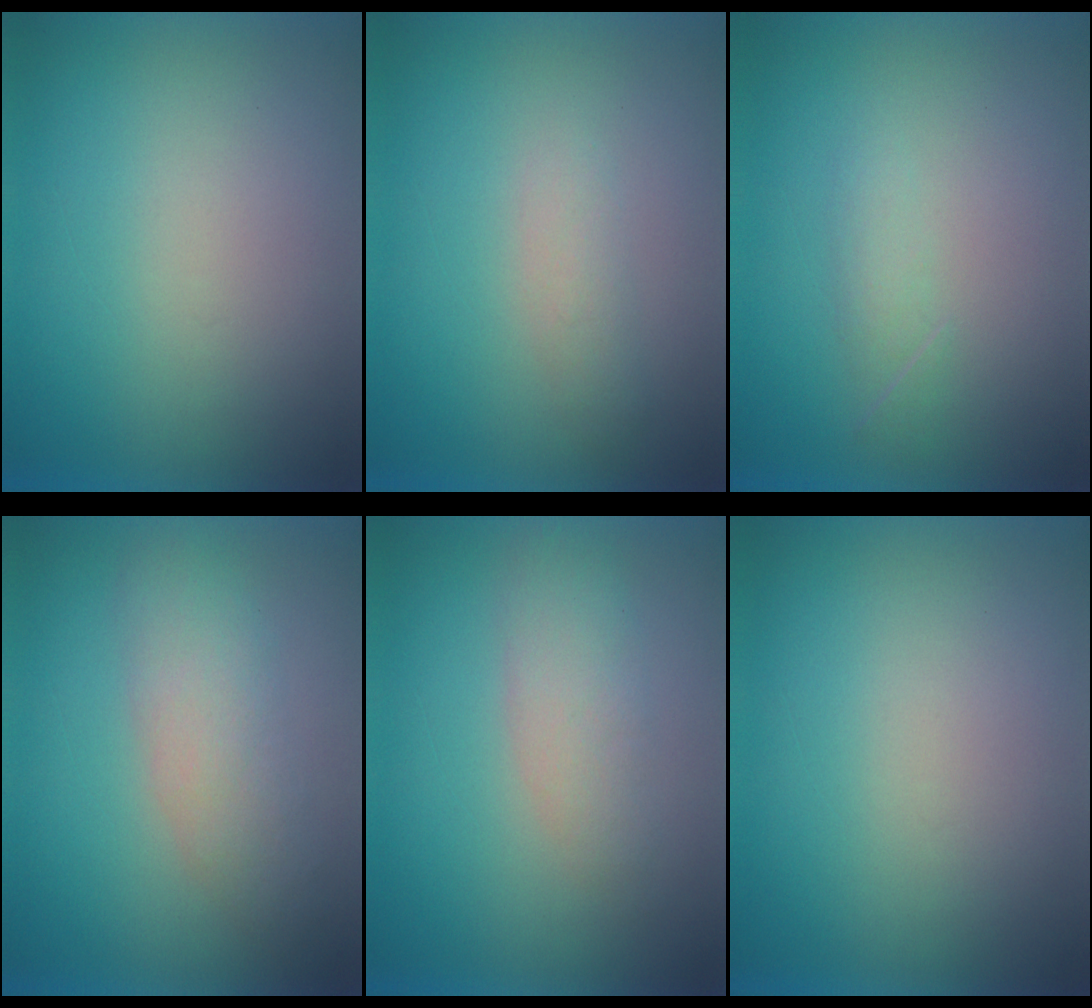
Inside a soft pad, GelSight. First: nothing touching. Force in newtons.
{"total": 1.9}
{"total": 1.7}
{"total": 3.7}
{"total": 2.9}
{"total": 0.0}